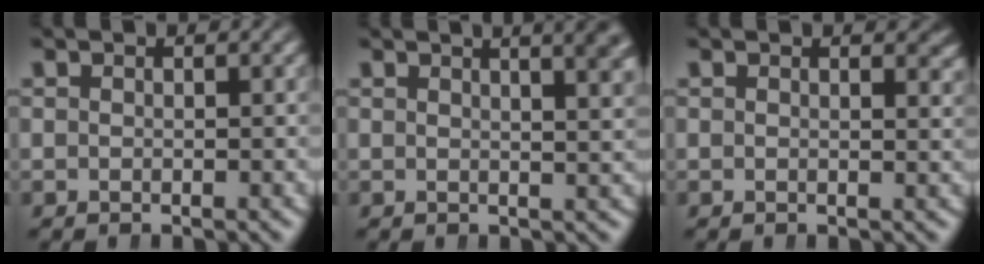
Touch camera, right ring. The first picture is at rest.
{"total": 4.8, "force": [2.6, 0.8, 4.0], "torque": [-0.029, 0.011, 0.038]}
{"total": 1.5, "force": [1.2, 0.2, 0.8], "torque": [-0.001, -0.001, 0.014]}